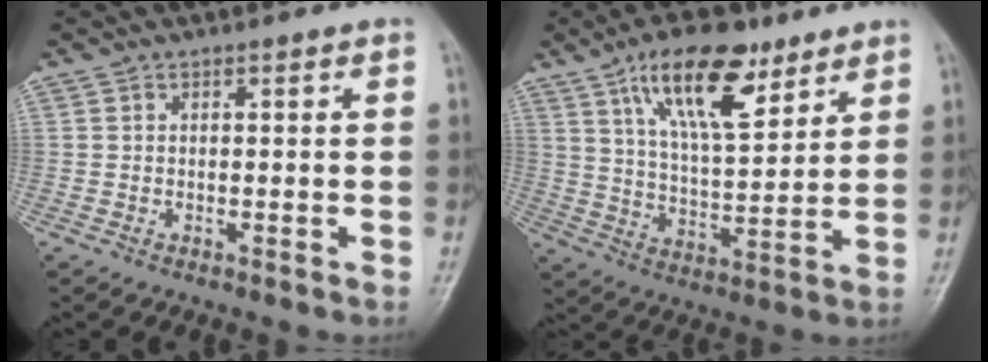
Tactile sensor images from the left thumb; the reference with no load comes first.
{"total": 15.3, "force": [8.9, 6.1, 10.9], "torque": [-0.154, -0.041, 0.155]}